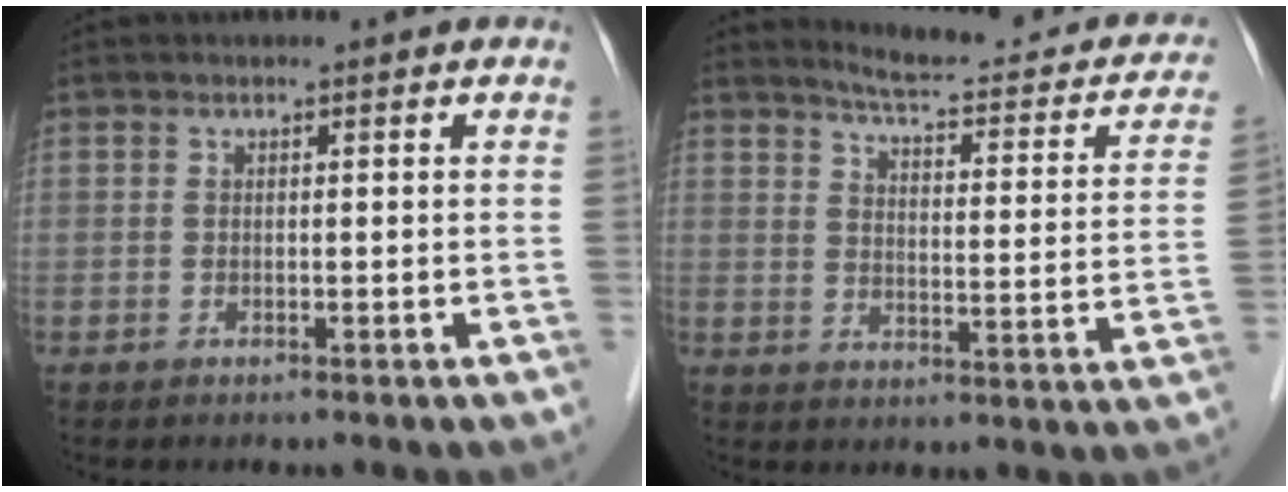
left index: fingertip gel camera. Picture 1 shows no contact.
{"total": 16.9, "force": [14.9, 3.4, 7.1], "torque": [-0.078, -0.031, 0.169]}